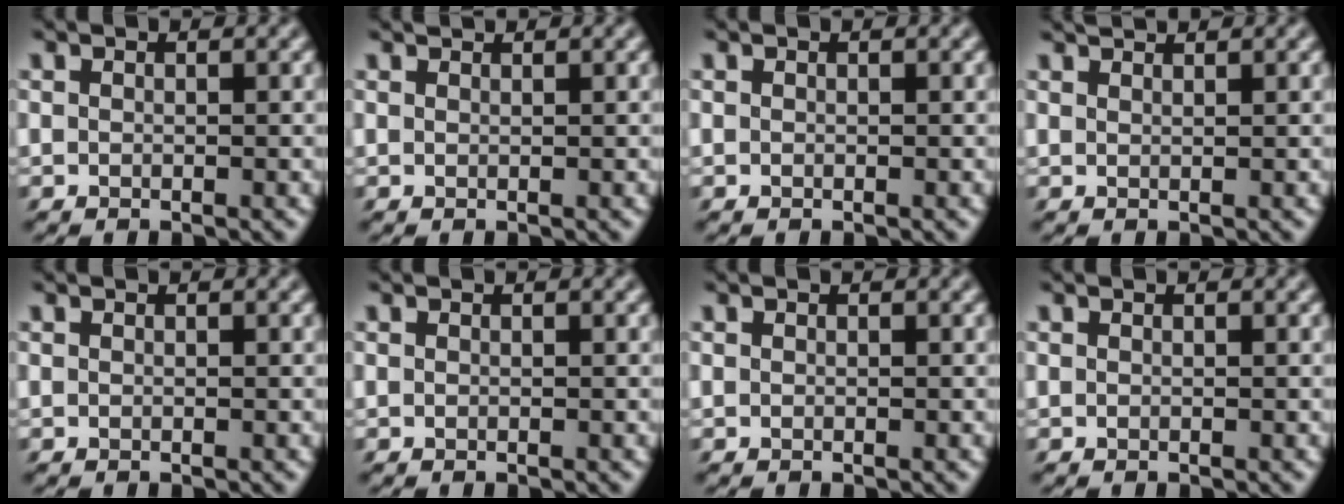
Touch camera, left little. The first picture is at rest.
{"total": 0.9, "force": [0.9, -0.1, 0.0], "torque": [-0.001, 0.007, 0.018]}
{"total": 0.0}
{"total": 1.6, "force": [1.5, -0.3, 0.1], "torque": [-0.008, 0.012, 0.029]}
{"total": 0.0}
{"total": 0.0}
{"total": 0.0}
{"total": 0.0}